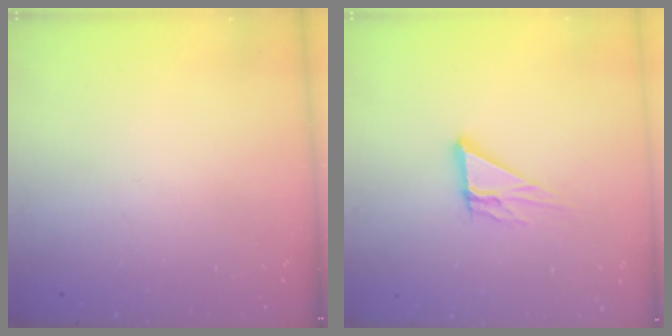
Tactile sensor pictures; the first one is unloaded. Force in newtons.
{"total": 7.0, "press": 7.0, "slide": 0.5}